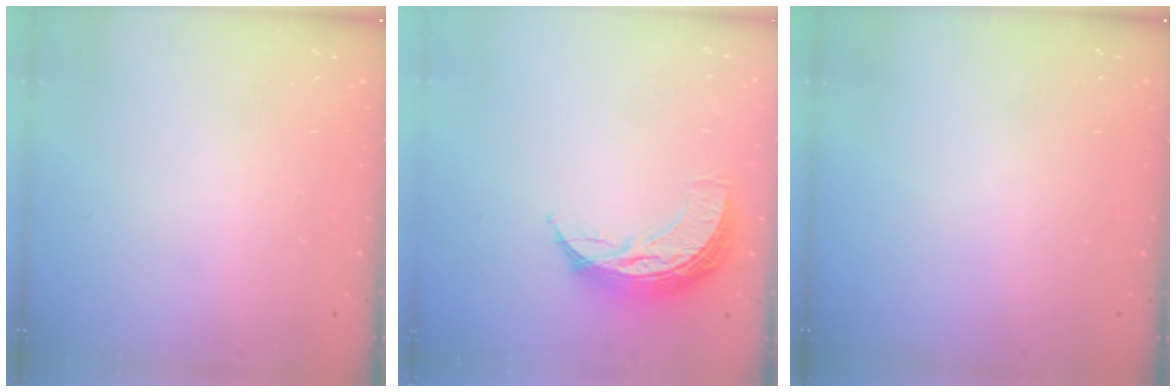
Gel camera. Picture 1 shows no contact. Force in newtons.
{"total": 9.9, "press": 9.9, "slide": 0.6}
{"total": 0.0}